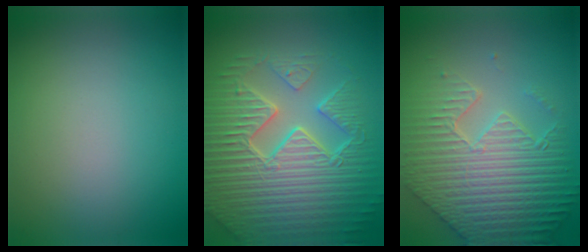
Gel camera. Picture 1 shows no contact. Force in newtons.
{"total": 9.6, "press": 6.8, "slide": 6.8}
{"total": 9.0, "press": 6.5, "slide": 6.3}